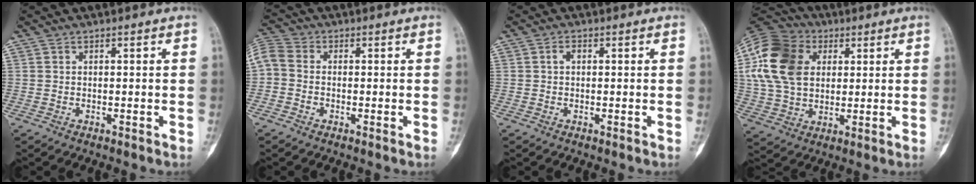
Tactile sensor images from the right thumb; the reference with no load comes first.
{"total": 9.4, "force": [-0.2, 7.8, 5.1], "torque": [-0.141, 0.025, -0.009]}
{"total": 1.3, "force": [0.2, 0.8, 1.0], "torque": [-0.016, 0.006, 0.001]}
{"total": 19.2, "force": [4.4, 14.1, 12.2], "torque": [-0.236, 0.012, 0.080]}